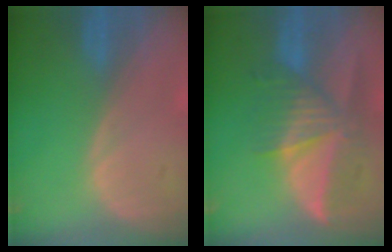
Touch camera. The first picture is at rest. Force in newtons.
{"total": 8.0, "press": 7.7, "slide": 2.3}